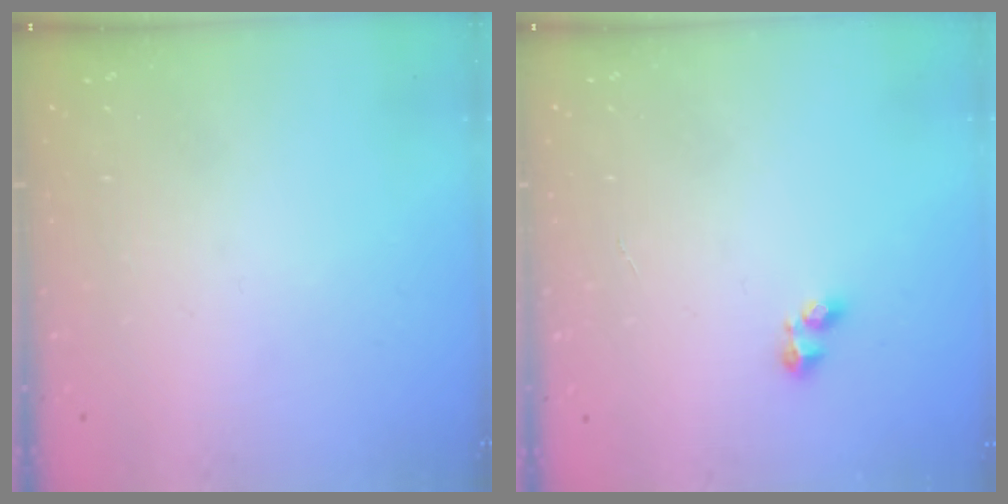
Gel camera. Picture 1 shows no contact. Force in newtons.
{"total": 2.2, "press": 2.1, "slide": 0.6}